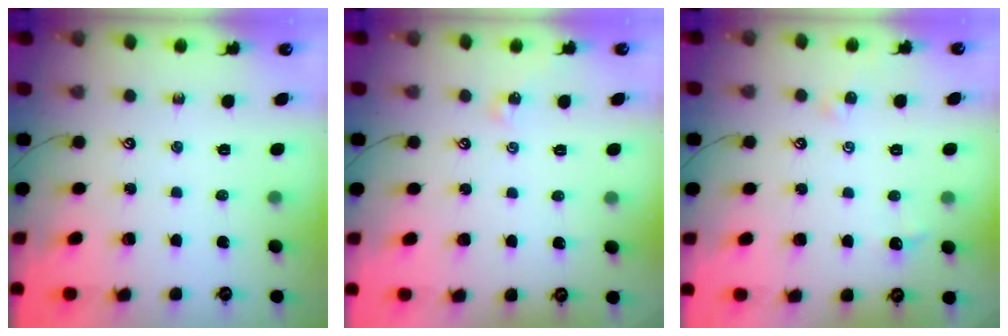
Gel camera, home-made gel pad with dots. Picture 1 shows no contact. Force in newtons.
{"total": 3.1, "press": 3.0, "slide": 0.6}
{"total": 1.1, "press": 1.0, "slide": 0.5}